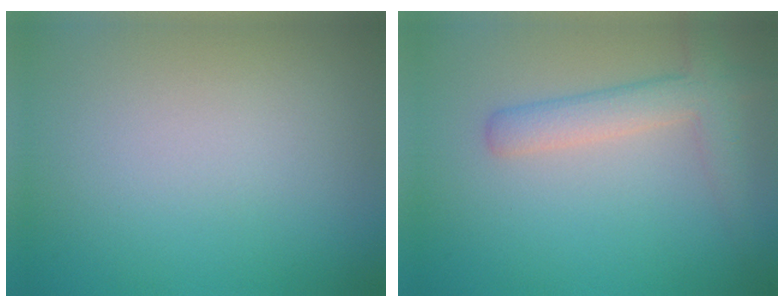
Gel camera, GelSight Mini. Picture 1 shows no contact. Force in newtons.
{"total": 3.6, "press": 3.6, "slide": 0.3}